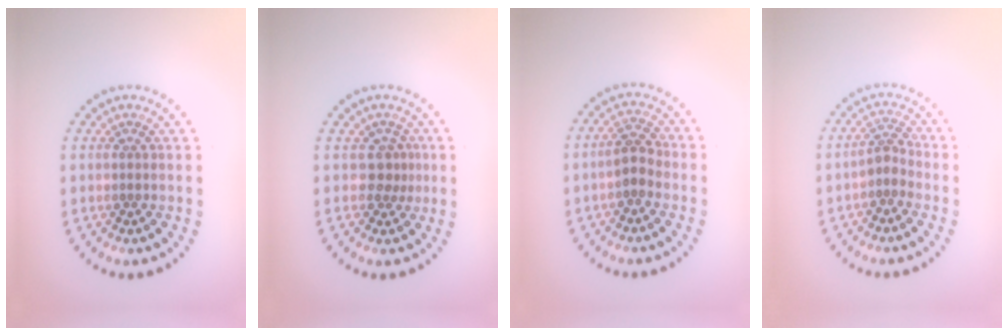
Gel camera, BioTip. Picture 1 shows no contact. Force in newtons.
{"total": 1.9, "press": 1.4, "slide": 1.3}
{"total": 2.2, "press": 2.1, "slide": 0.6}
{"total": 1.7, "press": 1.3, "slide": 1.1}